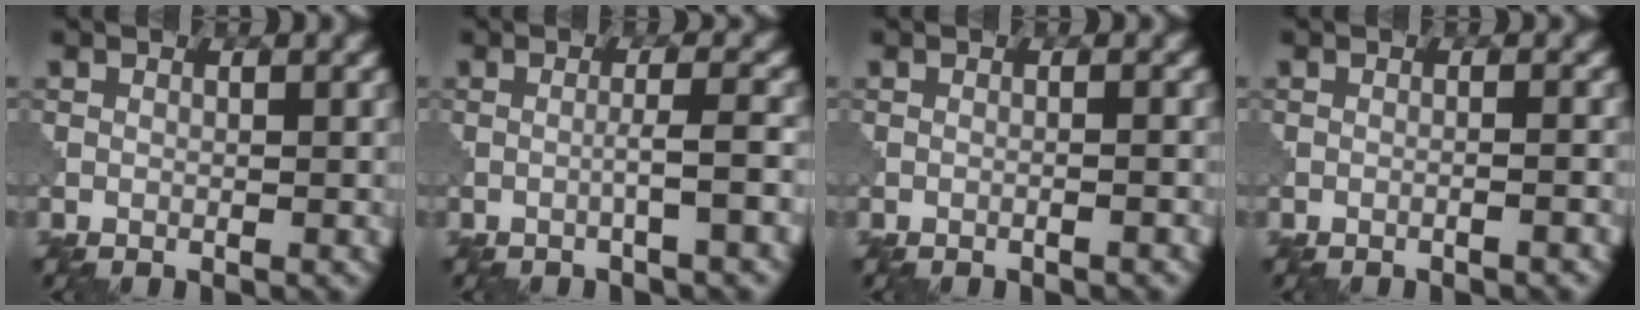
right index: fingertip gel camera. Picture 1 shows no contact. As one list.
[{"total": 2.1, "force": [-0.7, 0.2, 2.0], "torque": [-0.026, 0.012, -0.023]}, {"total": 0.7, "force": [-0.4, 0.2, 0.6], "torque": [-0.008, -0.001, -0.020]}, {"total": 1.1, "force": [-0.5, 0.3, 0.9], "torque": [-0.008, 0.003, -0.025]}]